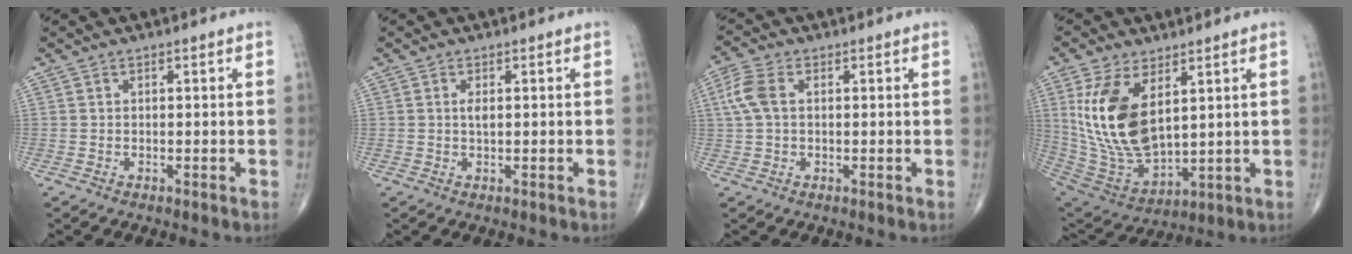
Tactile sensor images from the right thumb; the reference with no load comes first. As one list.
[{"total": 1.5, "force": [0.2, 0.5, 1.4], "torque": [-0.028, -0.001, 0.005]}, {"total": 5.4, "force": [0.9, 3.3, 4.2], "torque": [-0.113, 0.016, 0.014]}, {"total": 17.1, "force": [4.9, 8.8, 13.9], "torque": [-0.264, -0.024, 0.116]}]